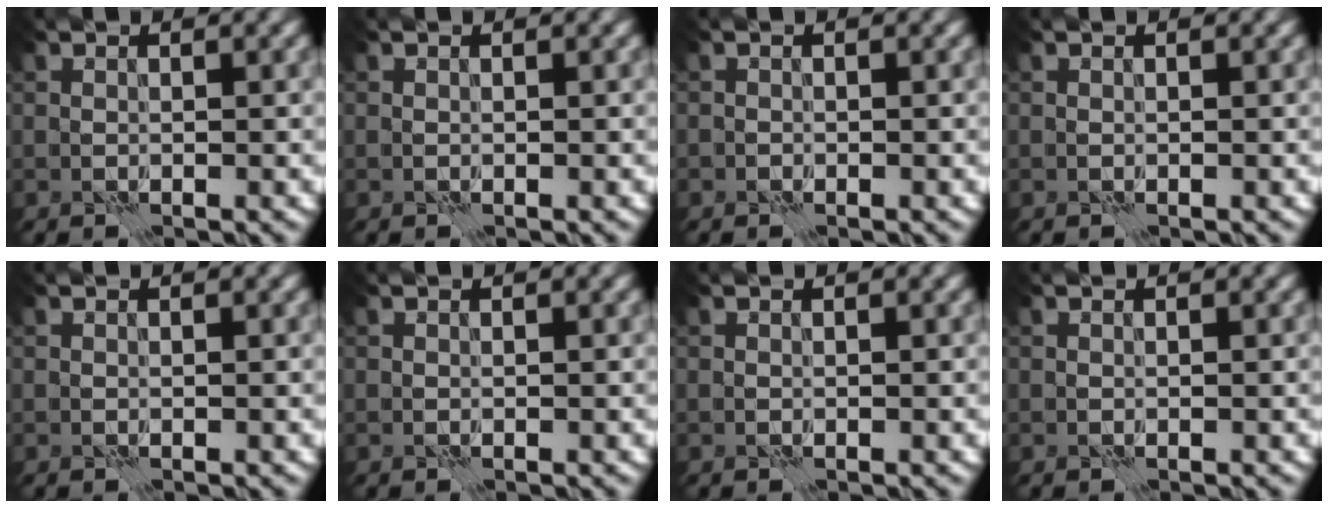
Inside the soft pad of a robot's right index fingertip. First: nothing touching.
{"total": 0.0}
{"total": 0.6, "force": [-0.6, 0.1, -0.2], "torque": [0.007, -0.003, -0.015]}
{"total": 0.0}
{"total": 0.0}
{"total": 0.0}
{"total": 0.0}
{"total": 0.0}